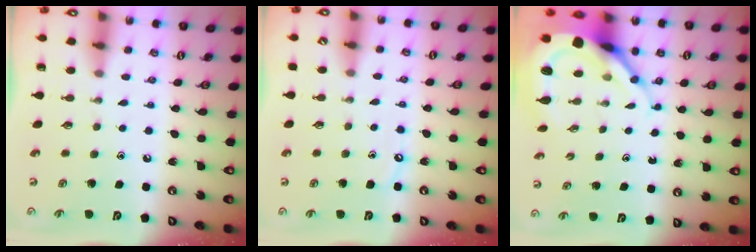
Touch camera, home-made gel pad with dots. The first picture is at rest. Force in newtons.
{"total": 4.7, "press": 4.6, "slide": 0.6}
{"total": 10.3, "press": 10.3, "slide": 1.3}